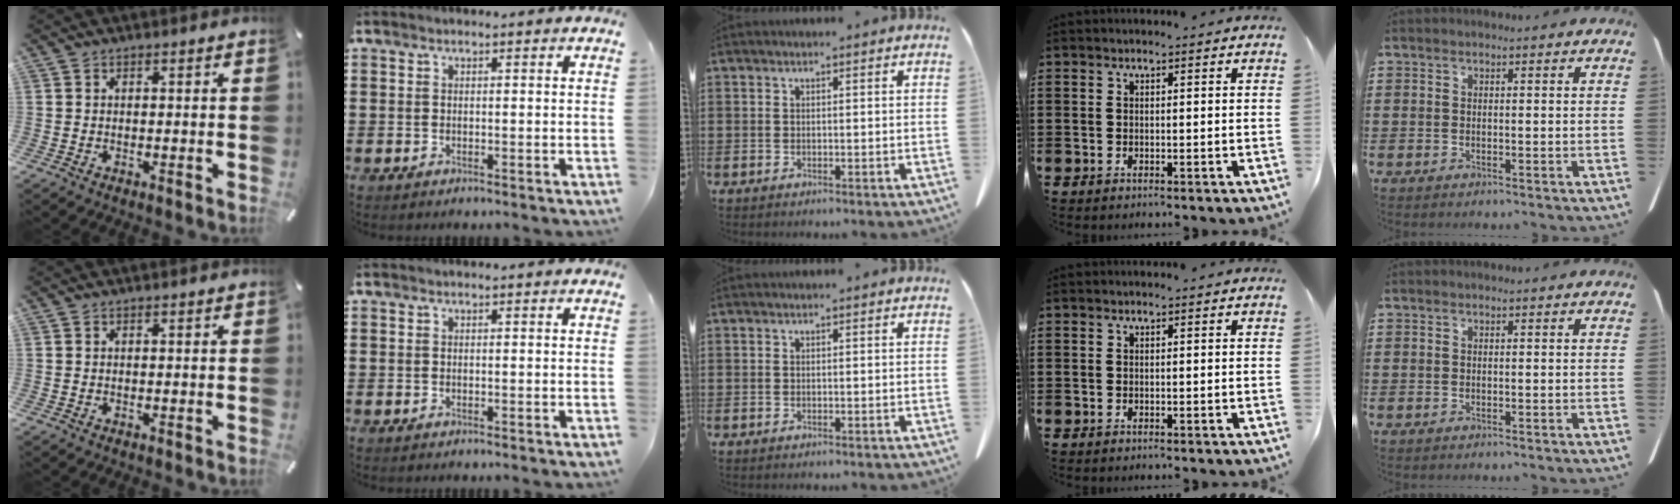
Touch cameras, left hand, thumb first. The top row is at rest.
{}